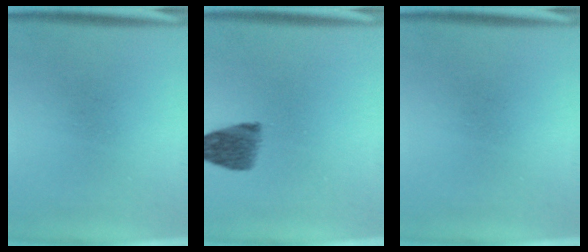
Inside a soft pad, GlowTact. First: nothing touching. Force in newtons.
{"total": 5.4}
{"total": 0.0}